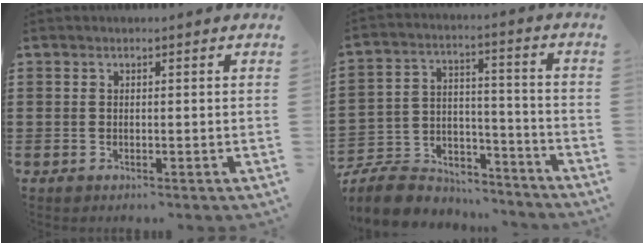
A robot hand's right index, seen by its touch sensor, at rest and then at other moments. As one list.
[{"total": 9.0, "force": [-8.1, 3.2, 2.0], "torque": [-0.054, 0.021, -0.162]}]